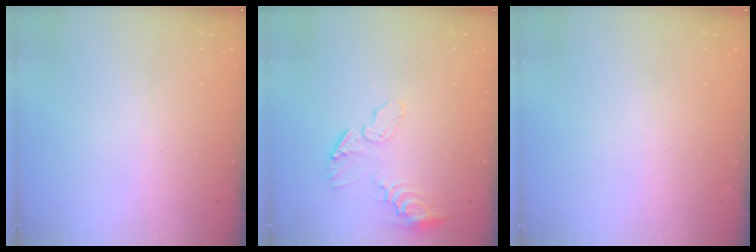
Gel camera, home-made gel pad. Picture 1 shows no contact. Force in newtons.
{"total": 9.0, "press": 8.9, "slide": 0.7}
{"total": 0.0}